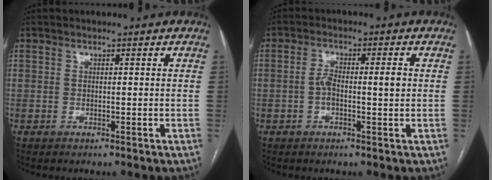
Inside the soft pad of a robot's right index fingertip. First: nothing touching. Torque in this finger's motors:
{"motor_torque": [0.09, 0.03, 0.10, 0.05]}